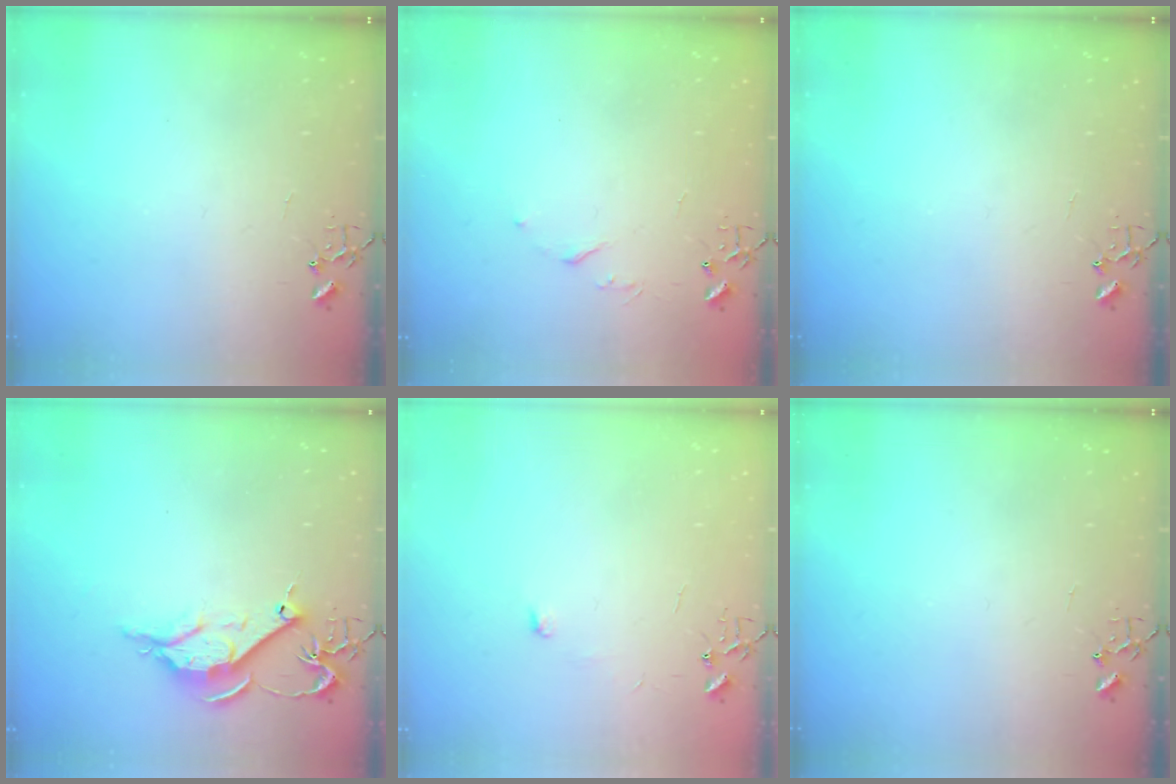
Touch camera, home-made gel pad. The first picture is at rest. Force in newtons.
{"total": 3.8, "press": 3.7, "slide": 0.6}
{"total": 0.0}
{"total": 9.9, "press": 9.8, "slide": 0.8}
{"total": 4.4, "press": 4.3, "slide": 0.5}
{"total": 0.0}